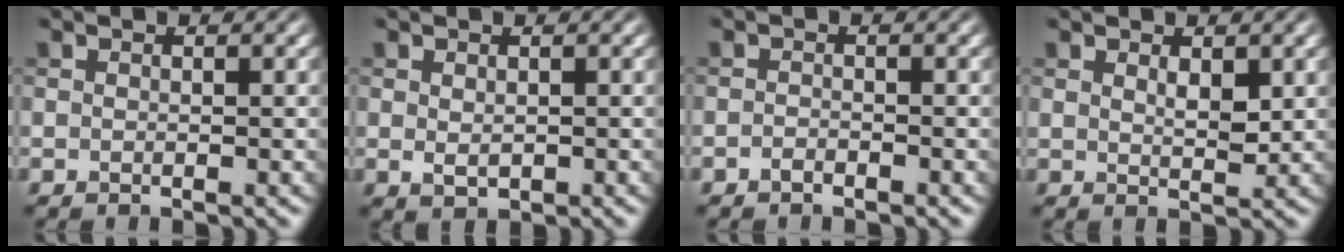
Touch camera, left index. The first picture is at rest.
{"total": 1.3, "force": [0.2, 0.8, 0.9], "torque": [-0.017, -0.004, 0.009]}
{"total": 0.8, "force": [-0.6, 0.3, 0.4], "torque": [-0.007, 0.000, -0.013]}
{"total": 1.7, "force": [0.9, 0.8, 1.2], "torque": [-0.021, -0.005, 0.020]}